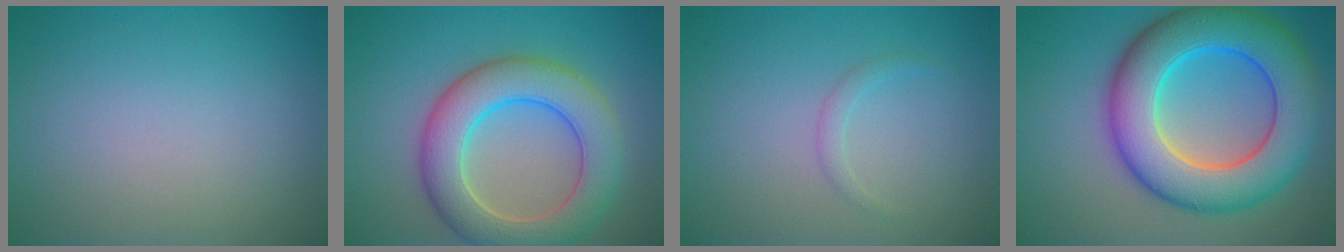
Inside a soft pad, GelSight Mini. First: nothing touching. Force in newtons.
{"total": 7.7, "press": 7.7, "slide": 0.3}
{"total": 0.9, "press": 0.9, "slide": 0.1}
{"total": 11.8, "press": 11.8, "slide": 0.4}